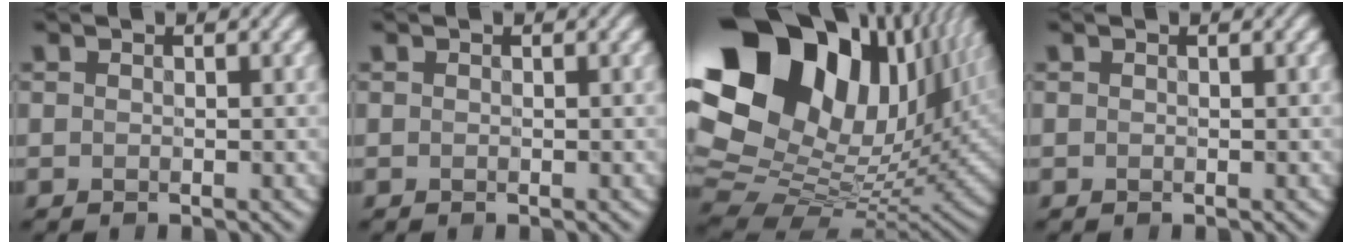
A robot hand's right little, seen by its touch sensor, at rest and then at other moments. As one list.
[{"total": 0.0}, {"total": 20.1, "force": [8.0, 13.0, 13.1], "torque": [-0.255, 0.042, 0.142]}, {"total": 0.0}]